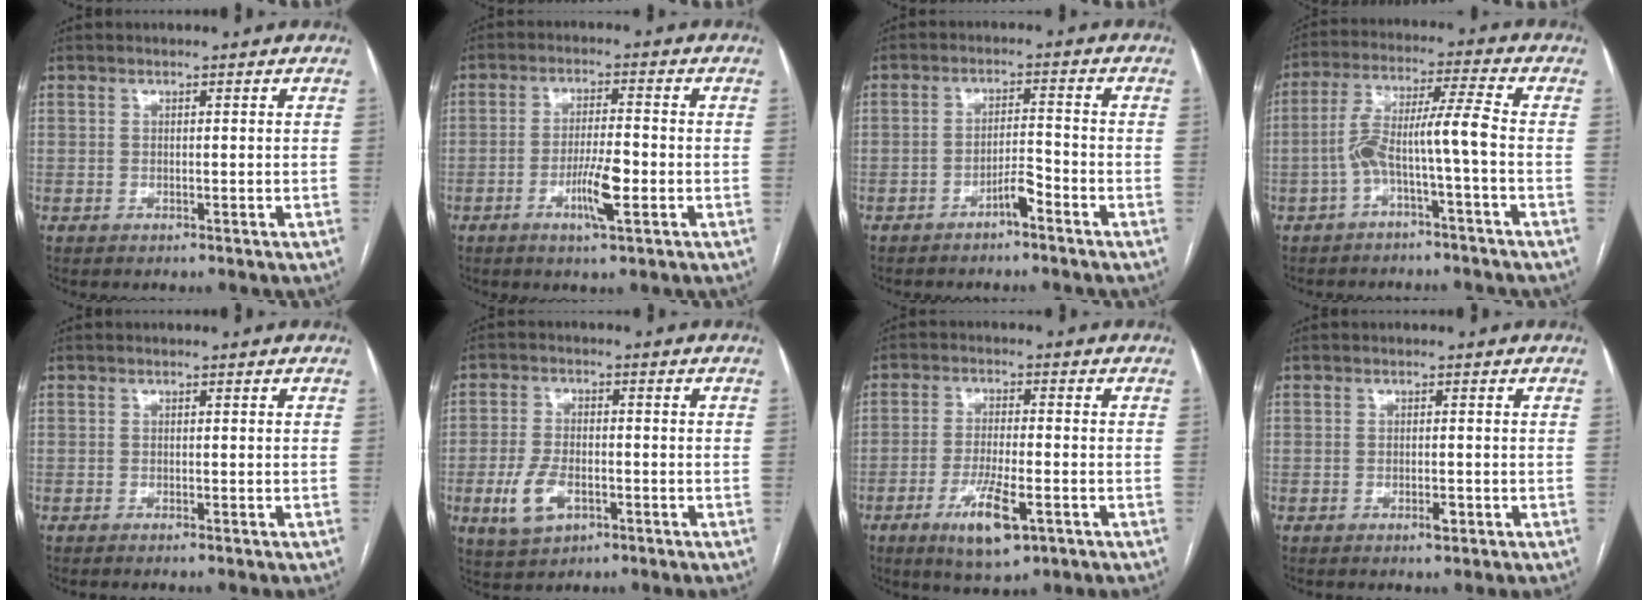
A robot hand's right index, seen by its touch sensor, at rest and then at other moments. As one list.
[{"total": 6.3, "force": [-2.3, 0.6, 5.8], "torque": [-0.109, -0.006, -0.040]}, {"total": 3.5, "force": [-2.4, 0.4, 2.5], "torque": [-0.039, 0.004, -0.043]}, {"total": 7.9, "force": [-2.6, -0.4, 7.4], "torque": [-0.143, 0.035, -0.047]}, {"total": 0.6, "force": [-0.5, -0.1, 0.3], "torque": [-0.009, -0.001, -0.008]}, {"total": 6.7, "force": [-2.6, 3.8, 5.0], "torque": [-0.112, -0.002, -0.042]}, {"total": 8.3, "force": [-3.9, 1.9, 7.1], "torque": [-0.133, -0.015, -0.060]}, {"total": 1.9, "force": [-0.8, 0.7, 1.5], "torque": [-0.023, 0.000, -0.010]}]